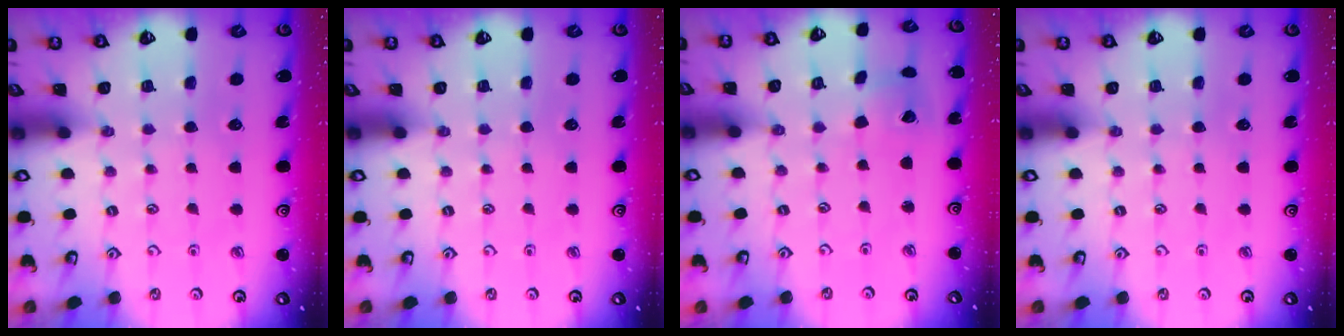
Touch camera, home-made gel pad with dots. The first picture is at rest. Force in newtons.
{"total": 0.0}
{"total": 5.5, "press": 5.5, "slide": 0.7}
{"total": 0.0}